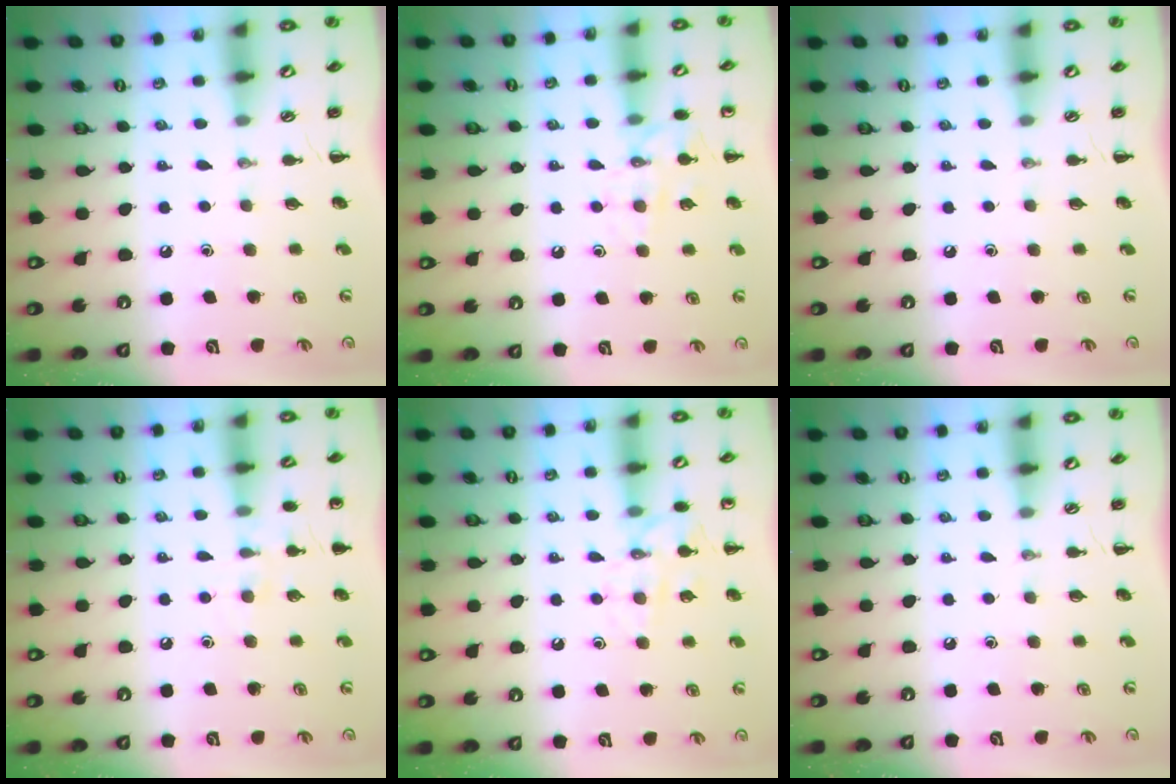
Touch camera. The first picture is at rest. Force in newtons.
{"total": 9.9, "press": 9.9, "slide": 1.0}
{"total": 0.0}
{"total": 7.0, "press": 6.7, "slide": 2.0}
{"total": 10.3, "press": 10.3, "slide": 0.9}
{"total": 0.0}